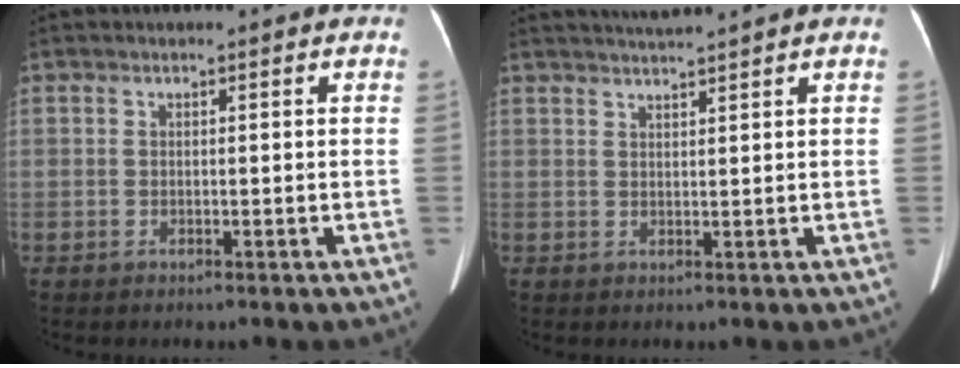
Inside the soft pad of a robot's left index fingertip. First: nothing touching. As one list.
[{"total": 3.6, "force": [3.3, -1.1, 1.0], "torque": [-0.014, 0.013, 0.060]}]